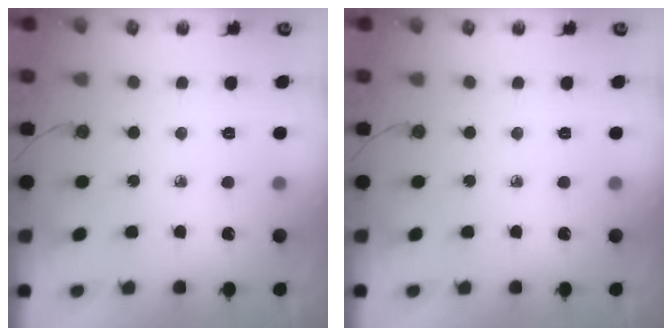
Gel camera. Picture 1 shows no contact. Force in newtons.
{"total": 0.0}